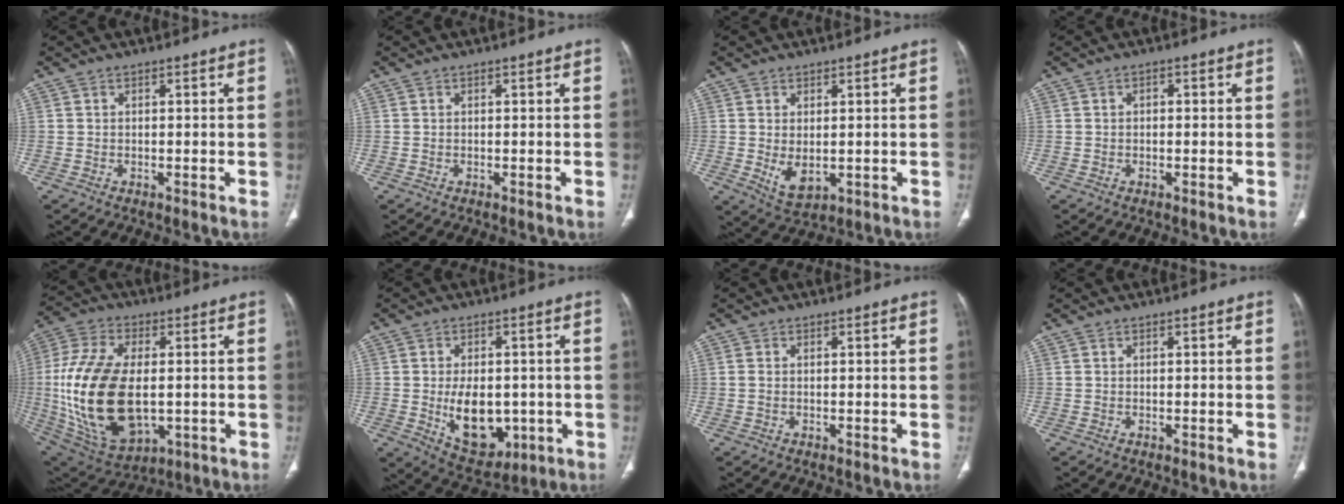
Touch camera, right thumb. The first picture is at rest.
{"total": 0.0}
{"total": 5.0, "force": [-0.4, 2.8, 4.1], "torque": [-0.068, -0.011, 0.011]}
{"total": 0.9, "force": [0.0, 0.6, 0.6], "torque": [-0.010, 0.003, -0.002]}
{"total": 23.8, "force": [-1.3, 13.1, 19.8], "torque": [-0.407, -0.010, 0.000]}
{"total": 12.6, "force": [-1.9, 7.9, 9.5], "torque": [-0.119, -0.006, -0.008]}
{"total": 0.8, "force": [0.0, 0.4, 0.7], "torque": [-0.023, 0.001, 0.000]}
{"total": 0.0}